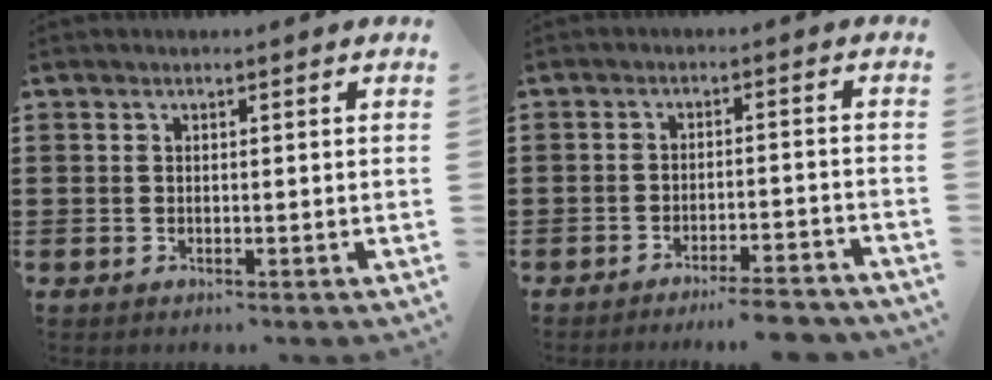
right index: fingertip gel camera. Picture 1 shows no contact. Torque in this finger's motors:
{"motor_torque": [1.14, -1.00, 0.09, -0.01]}